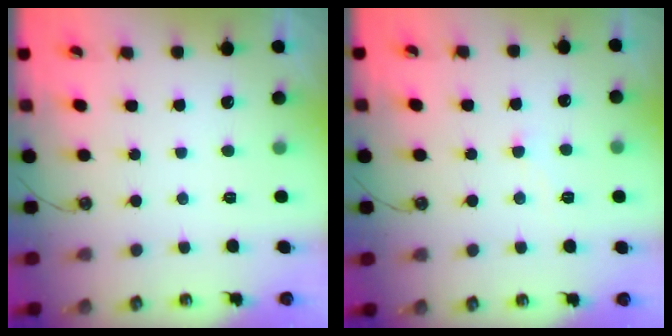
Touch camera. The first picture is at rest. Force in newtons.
{"total": 2.9, "press": 2.9, "slide": 0.3}